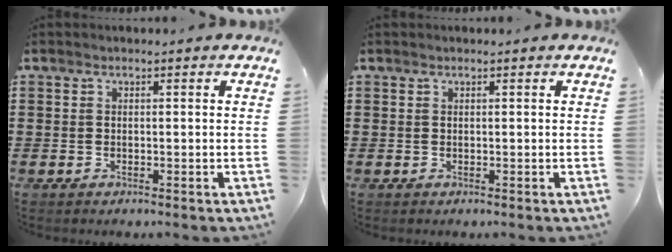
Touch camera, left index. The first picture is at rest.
{"total": 0.0}